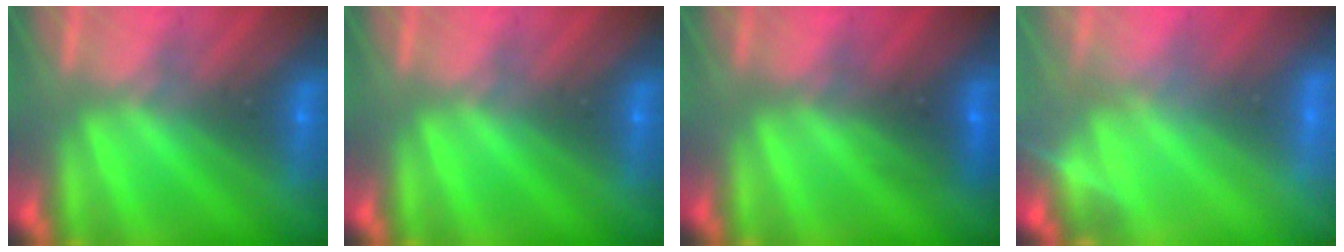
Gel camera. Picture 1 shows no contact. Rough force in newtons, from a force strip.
{"total": 0.0}
{"total": 2.5}
{"total": 3.6}